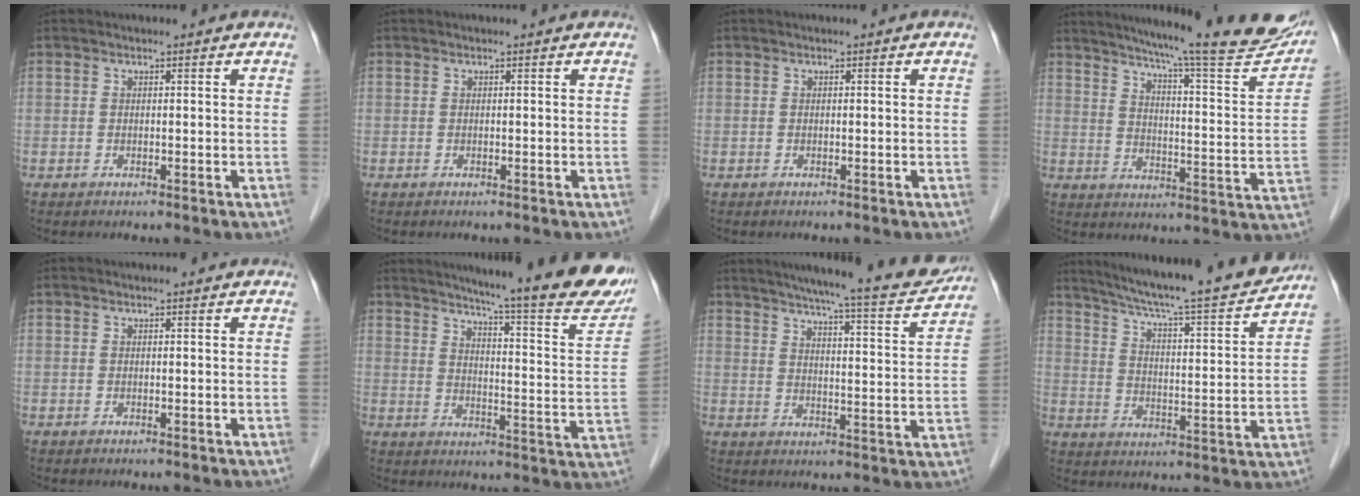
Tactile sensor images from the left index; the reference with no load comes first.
{"total": 0.0}
{"total": 0.0}
{"total": 24.3, "force": [21.1, 1.7, 11.9], "torque": [-0.174, -0.055, 0.263]}
{"total": 0.0}
{"total": 23.8, "force": [20.6, 0.7, 12.0], "torque": [-0.170, -0.080, 0.247]}
{"total": 19.5, "force": [17.4, 1.5, 8.7], "torque": [-0.129, -0.027, 0.221]}
{"total": 21.5, "force": [19.0, 1.0, 9.9], "torque": [-0.160, -0.023, 0.269]}